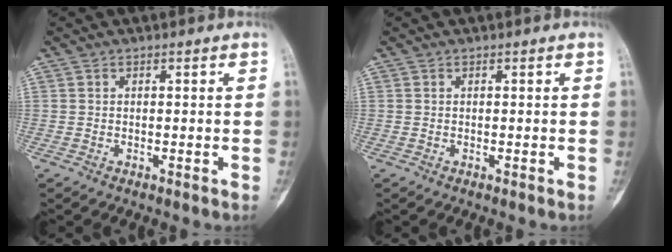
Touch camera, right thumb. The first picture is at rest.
{"total": 0.0}